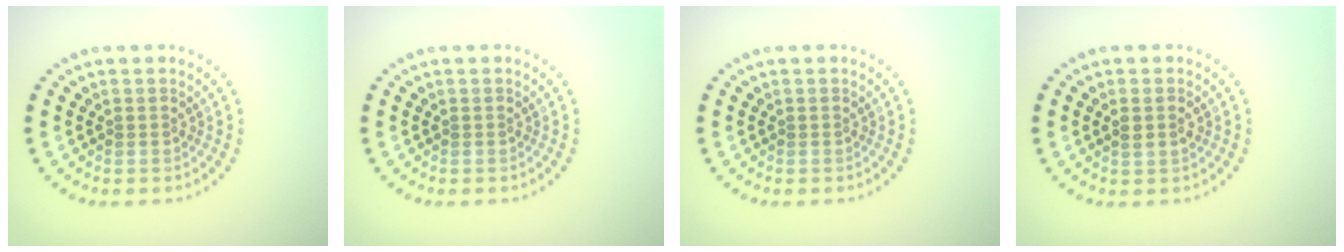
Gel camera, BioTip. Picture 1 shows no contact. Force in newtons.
{"total": 0.0}
{"total": 0.0}
{"total": 1.5, "press": 1.4, "slide": 0.5}